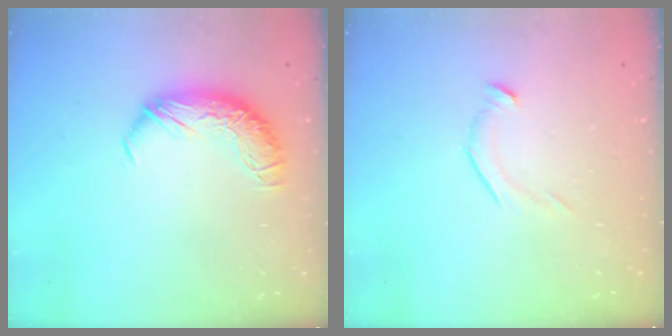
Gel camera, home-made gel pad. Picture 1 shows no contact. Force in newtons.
{"total": 5.7, "press": 5.5, "slide": 1.2}